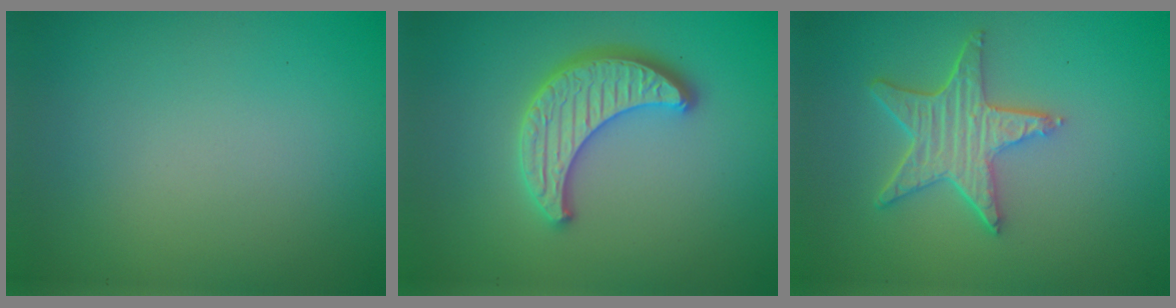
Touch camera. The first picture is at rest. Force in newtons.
{"total": 4.2, "press": 3.9, "slide": 1.5}
{"total": 5.0, "press": 4.0, "slide": 3.0}